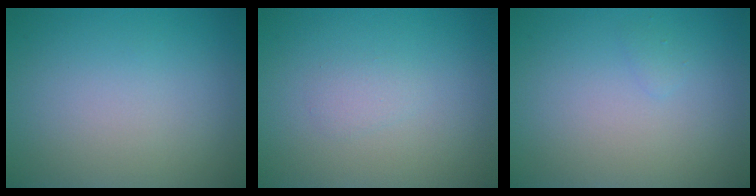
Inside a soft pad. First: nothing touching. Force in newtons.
{"total": 0.9, "press": 0.9, "slide": 0.0}
{"total": 0.5, "press": 0.5, "slide": 0.1}